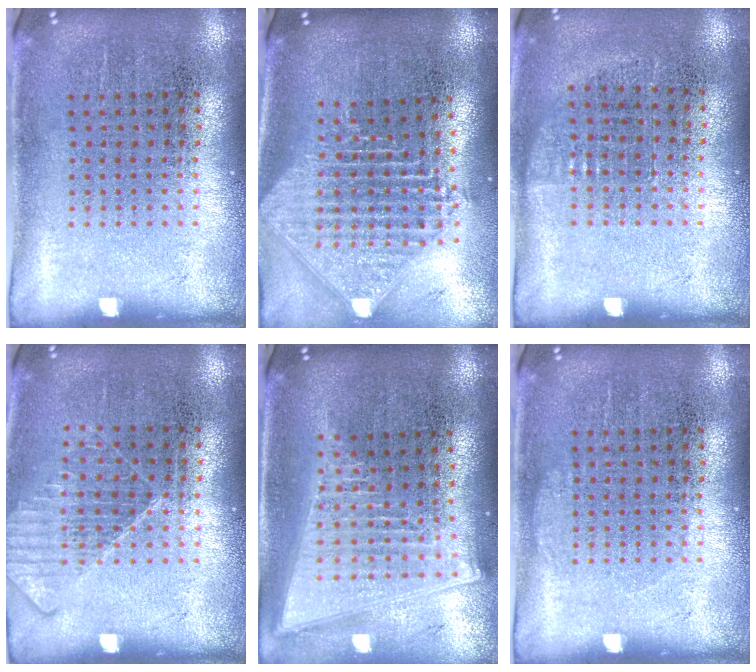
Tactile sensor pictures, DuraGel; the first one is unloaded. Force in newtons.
{"total": 2.3, "press": 1.8, "slide": 1.5}
{"total": 0.7, "press": 0.6, "slide": 0.3}
{"total": 1.3, "press": 1.3, "slide": 0.3}
{"total": 2.1, "press": 1.7, "slide": 1.1}
{"total": 0.6, "press": 0.5, "slide": 0.1}